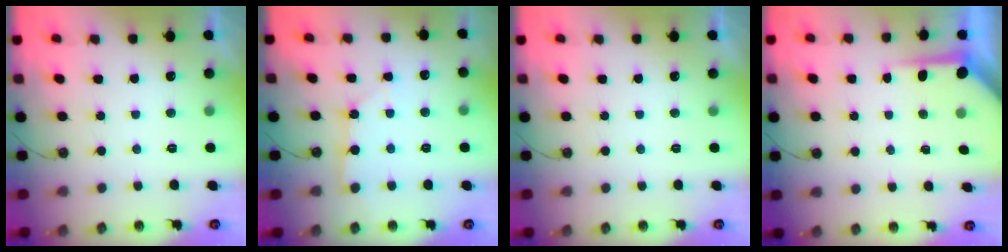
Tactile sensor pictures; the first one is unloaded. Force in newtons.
{"total": 3.0, "press": 3.0, "slide": 0.2}
{"total": 0.0}
{"total": 4.8, "press": 4.8, "slide": 0.2}